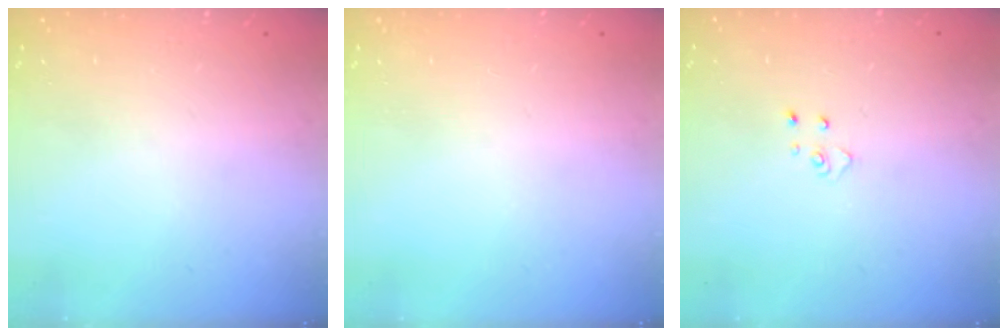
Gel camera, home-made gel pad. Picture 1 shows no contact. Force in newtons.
{"total": 0.0}
{"total": 4.0, "press": 4.0, "slide": 0.4}